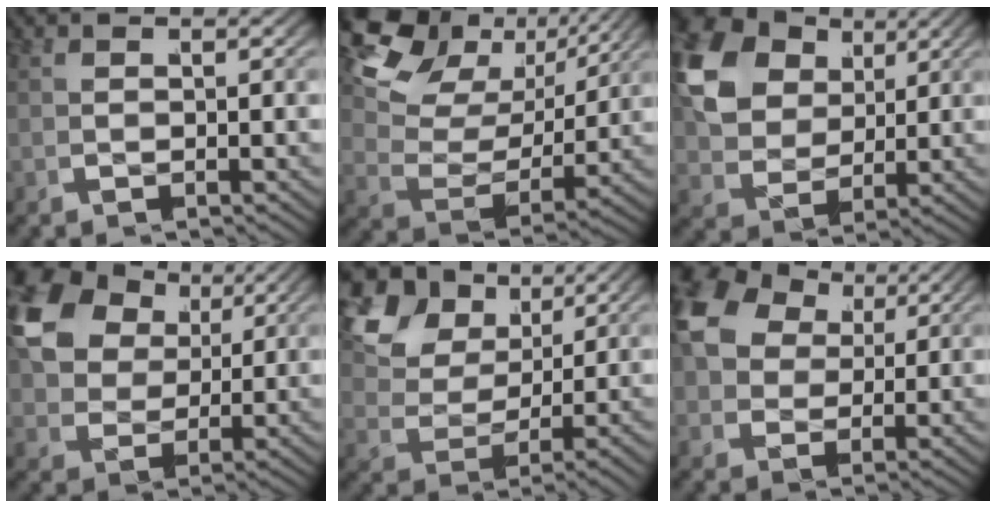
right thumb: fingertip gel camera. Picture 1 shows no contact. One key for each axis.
{"total": 9.0, "fx": 4.1, "fy": 5.6, "fz": 5.7, "tx": -0.113, "ty": 0.001, "tz": 0.055}
{"total": 11.4, "fx": 2.4, "fy": 9.1, "fz": 6.4, "tx": -0.163, "ty": -0.017, "tz": 0.036}
{"total": 10.1, "fx": 3.0, "fy": 7.9, "fz": 5.6, "tx": -0.144, "ty": -0.013, "tz": 0.049}
{"total": 7.8, "fx": 3.3, "fy": 5.7, "fz": 4.2, "tx": -0.102, "ty": 0.005, "tz": 0.047}
{"total": 9.1, "fx": 2.7, "fy": 7.3, "fz": 4.7, "tx": -0.125, "ty": -0.015, "tz": 0.048}